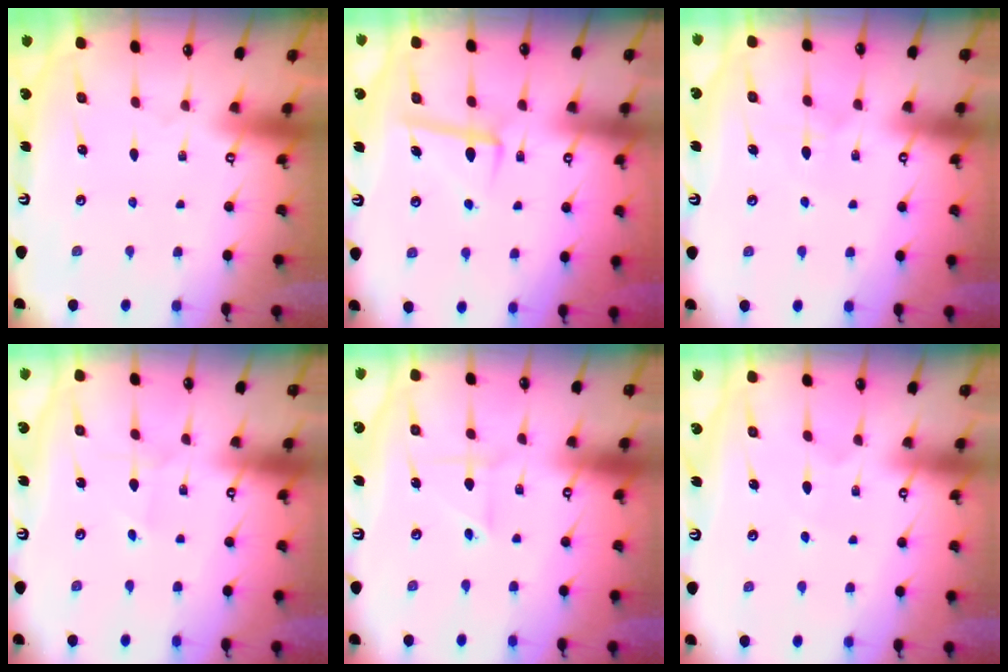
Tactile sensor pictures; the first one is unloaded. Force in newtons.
{"total": 6.2, "press": 6.1, "slide": 1.2}
{"total": 5.2, "press": 5.2, "slide": 0.5}
{"total": 0.6, "press": 0.6, "slide": 0.1}
{"total": 2.2, "press": 2.1, "slide": 0.6}
{"total": 3.9, "press": 3.9, "slide": 0.4}